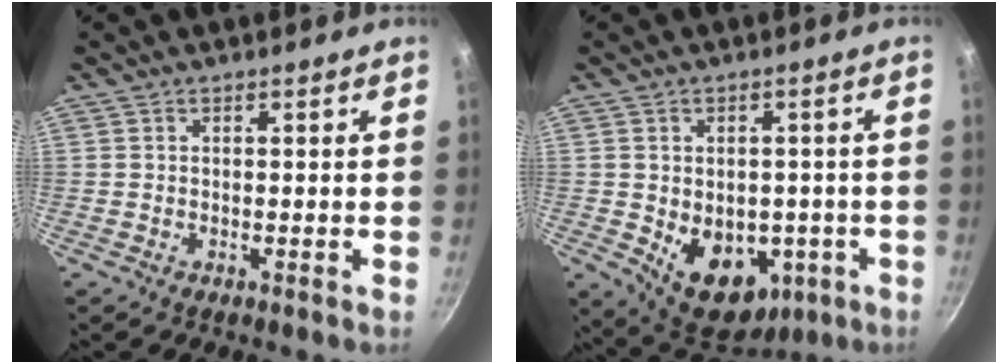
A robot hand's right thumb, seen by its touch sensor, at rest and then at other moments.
{"total": 13.7, "force": [-3.3, 9.7, 9.1], "torque": [-0.091, -0.007, -0.021]}